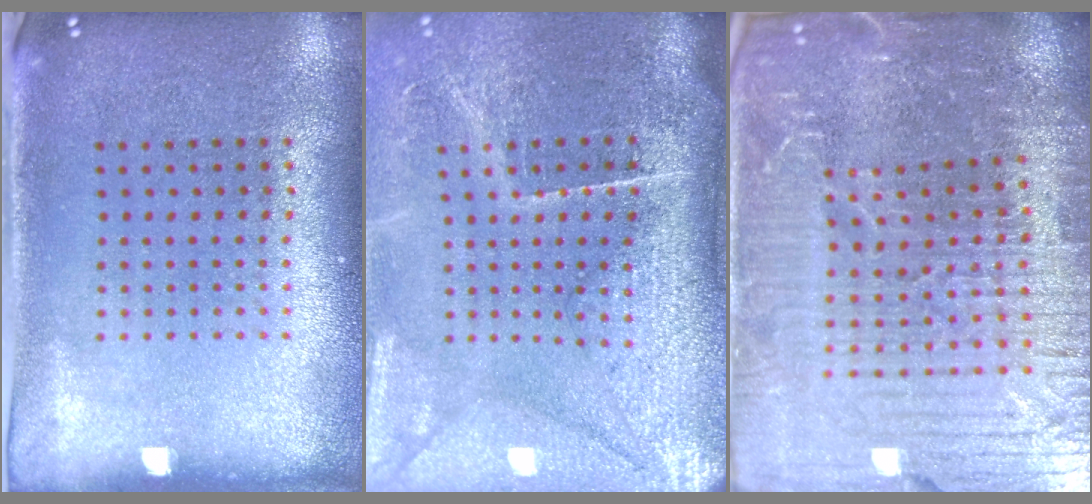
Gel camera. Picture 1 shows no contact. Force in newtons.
{"total": 4.6, "press": 4.0, "slide": 2.4}
{"total": 6.3, "press": 5.7, "slide": 2.9}